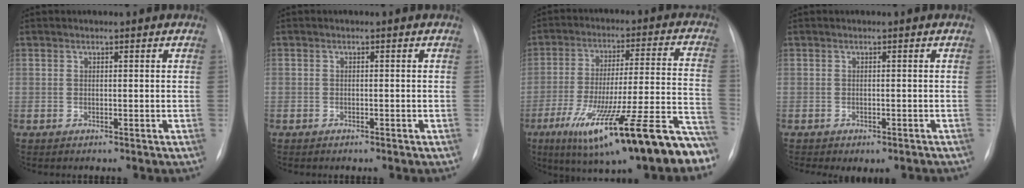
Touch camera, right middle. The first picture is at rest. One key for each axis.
{"total": 0.7, "fx": -0.5, "fy": 0.5, "fz": 0.1, "tx": -0.007, "ty": 0.003, "tz": -0.010}
{"total": 23.9, "fx": -15.0, "fy": 2.4, "fz": 18.4, "tx": -0.223, "ty": -0.012, "tz": -0.237}
{"total": 5.1, "fx": -3.9, "fy": 2.3, "fz": 2.3, "tx": -0.025, "ty": 0.009, "tz": -0.044}